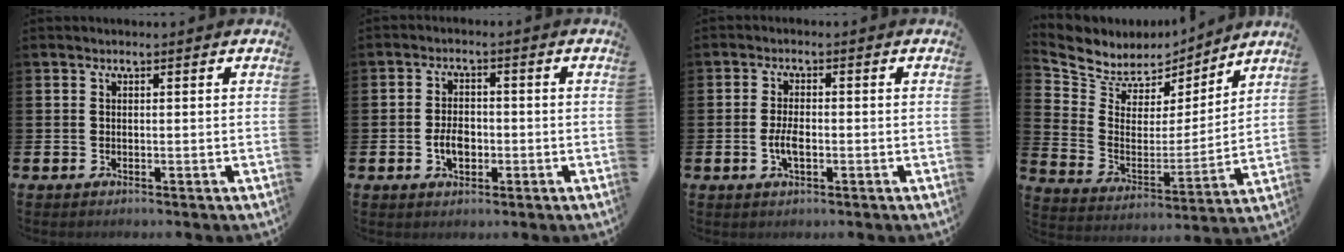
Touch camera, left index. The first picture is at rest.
{"total": 3.6, "force": [-1.1, 2.3, 2.5], "torque": [-0.036, 0.000, -0.024]}
{"total": 3.1, "force": [-0.8, 1.3, 2.8], "torque": [-0.048, 0.001, -0.014]}
{"total": 6.4, "force": [5.7, 2.8, -0.6], "torque": [-0.041, -0.050, 0.101]}